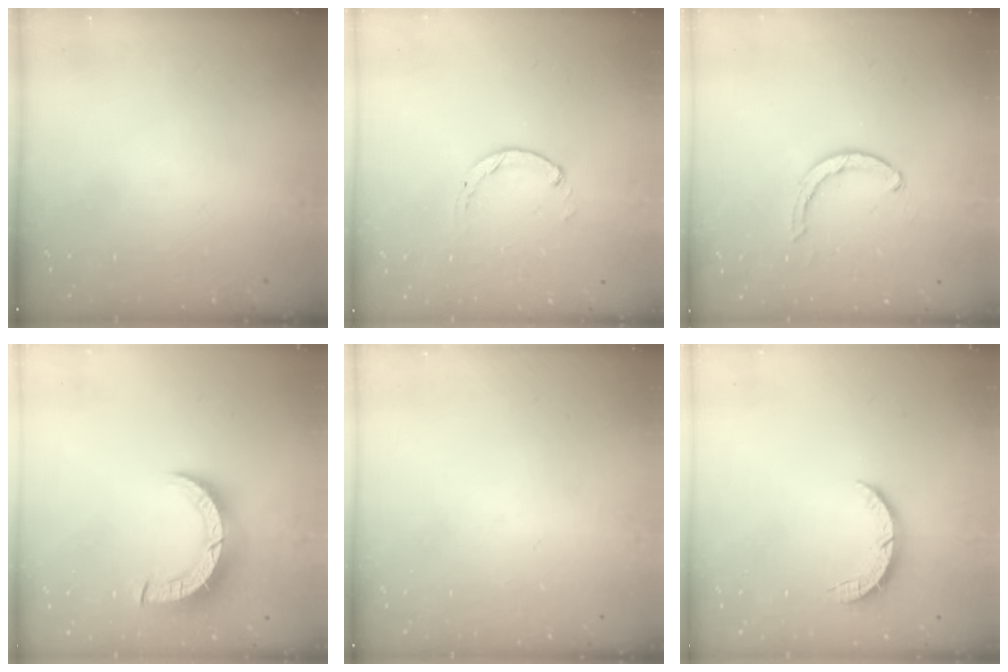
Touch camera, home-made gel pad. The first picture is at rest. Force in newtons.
{"total": 0.7, "press": 0.7, "slide": 0.2}
{"total": 2.6, "press": 2.5, "slide": 0.4}
{"total": 8.8, "press": 8.8, "slide": 1.1}
{"total": 0.0}
{"total": 3.6, "press": 3.6, "slide": 0.4}